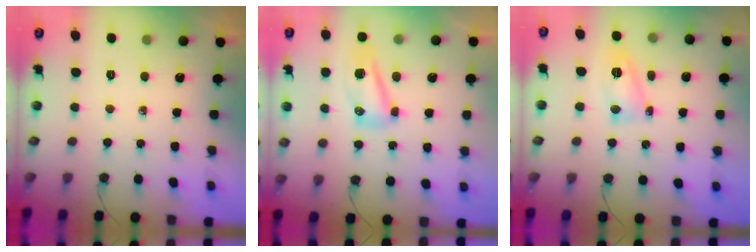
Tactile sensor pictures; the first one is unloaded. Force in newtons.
{"total": 8.0, "press": 7.9, "slide": 0.9}
{"total": 9.6, "press": 9.6, "slide": 1.0}